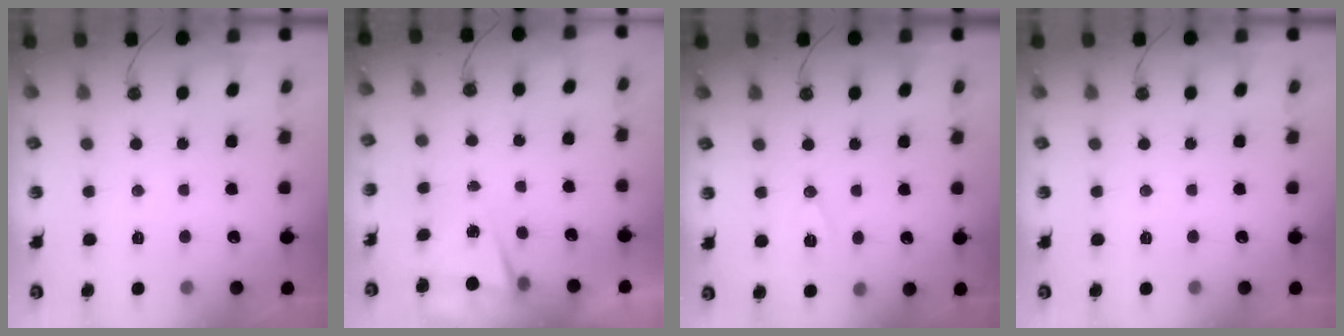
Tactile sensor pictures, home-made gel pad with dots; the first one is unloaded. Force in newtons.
{"total": 2.8, "press": 1.8, "slide": 2.2}
{"total": 7.2, "press": 6.1, "slide": 3.9}
{"total": 0.0}